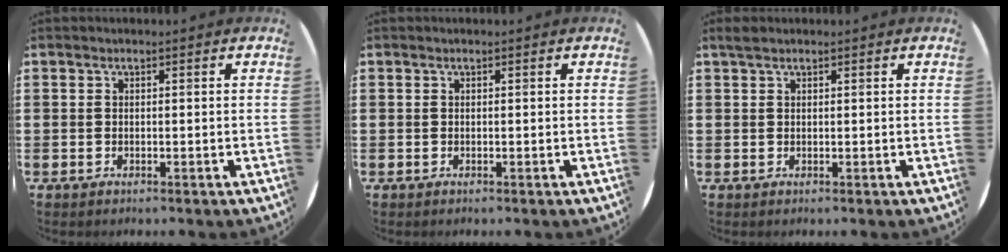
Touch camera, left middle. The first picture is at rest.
{"total": 0.0}
{"total": 1.1, "force": [0.9, 0.4, 0.4], "torque": [-0.002, 0.000, 0.016]}